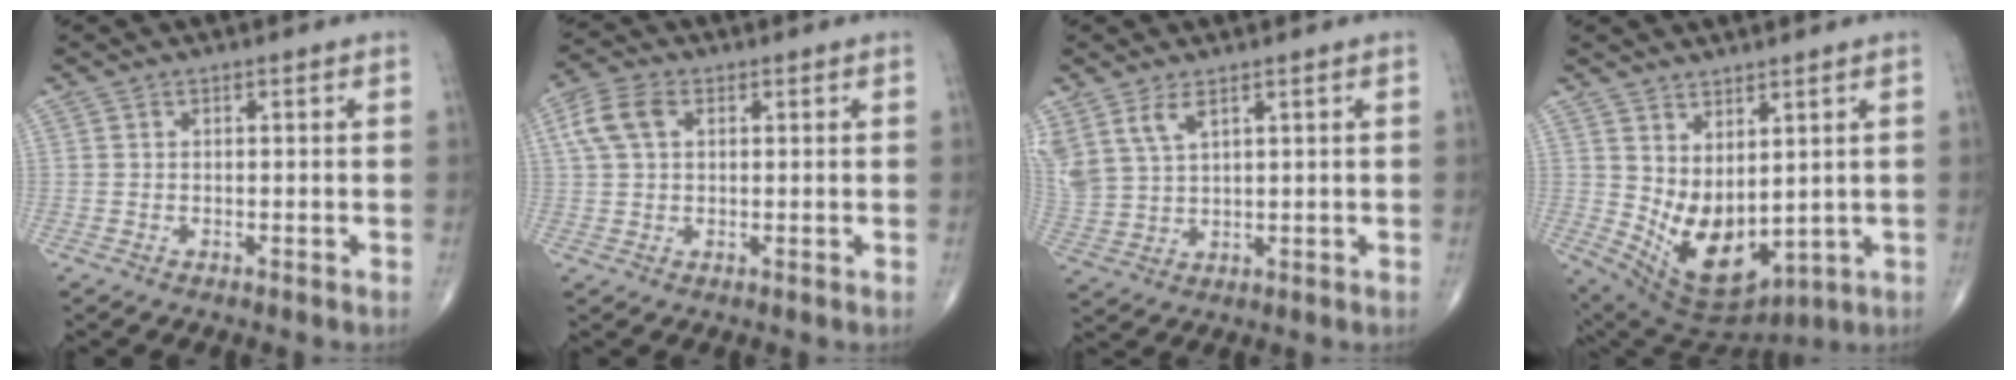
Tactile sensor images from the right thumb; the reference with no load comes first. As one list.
[{"total": 6.4, "force": [1.9, 4.0, 4.6], "torque": [-0.102, 0.015, 0.035]}, {"total": 7.9, "force": [4.6, 3.9, 5.1], "torque": [-0.113, -0.010, 0.105]}, {"total": 12.5, "force": [1.6, 7.1, 10.1], "torque": [-0.158, -0.033, 0.062]}]